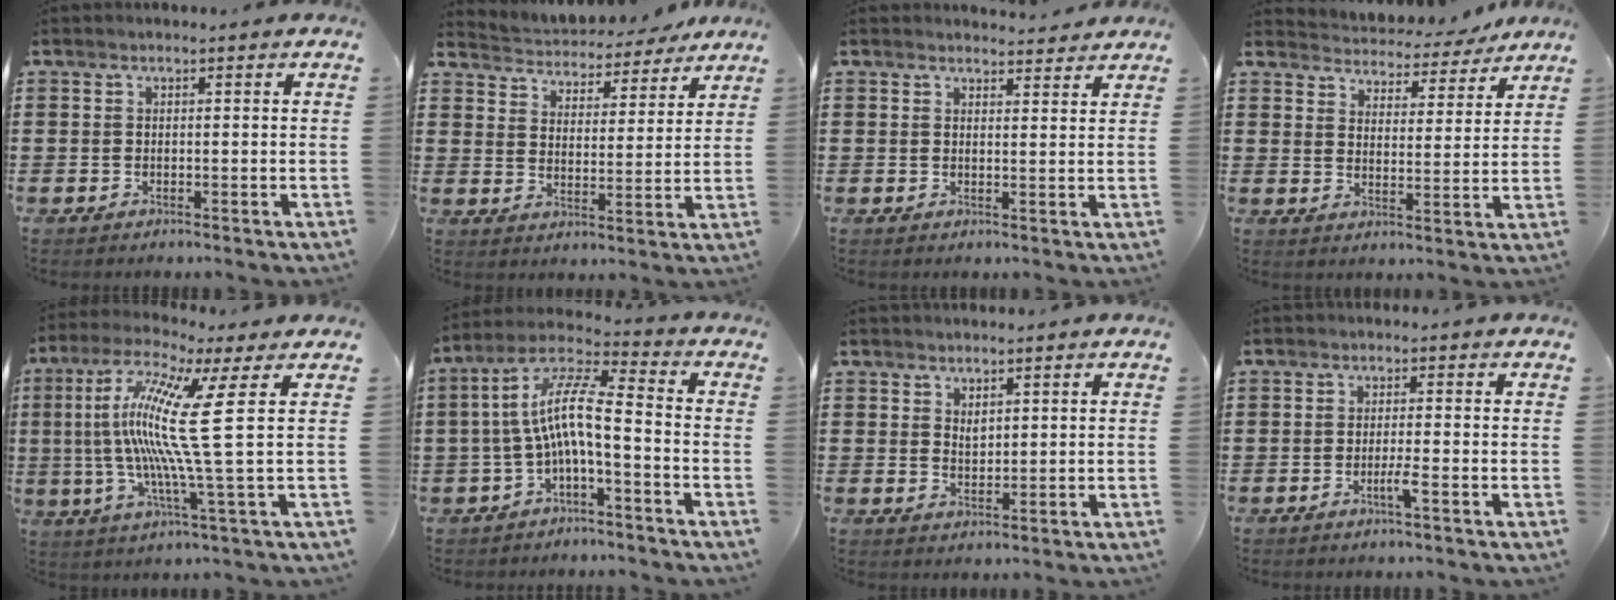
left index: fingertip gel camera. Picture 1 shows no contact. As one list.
[{"total": 4.3, "force": [4.3, 0.6, 0.1], "torque": [-0.028, -0.029, 0.073]}, {"total": 2.5, "force": [2.5, 0.2, 0.2], "torque": [-0.003, -0.010, 0.045]}, {"total": 4.5, "force": [4.5, 0.7, 0.0], "torque": [-0.017, -0.031, 0.076]}, {"total": 13.8, "force": [1.7, -1.0, 13.7], "torque": [-0.299, -0.024, 0.007]}, {"total": 9.6, "force": [-1.3, 2.1, 9.3], "torque": [-0.206, -0.019, -0.036]}, {"total": 1.7, "force": [1.4, 0.8, 0.5], "torque": [-0.012, 0.003, 0.026]}, {"total": 2.3, "force": [-1.1, -0.1, 2.0], "torque": [-0.034, -0.003, -0.020]}]